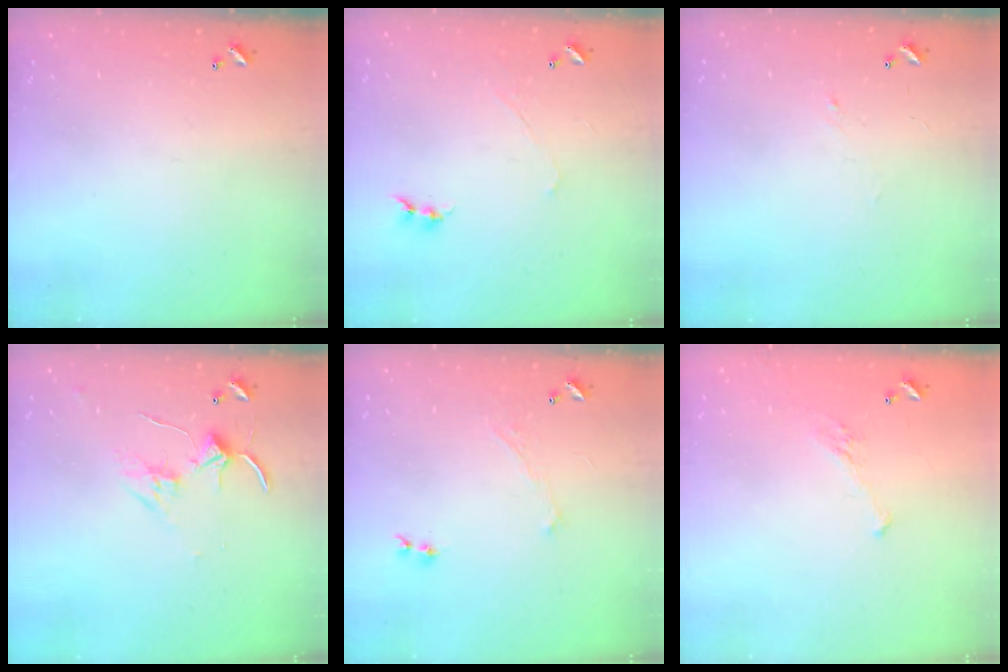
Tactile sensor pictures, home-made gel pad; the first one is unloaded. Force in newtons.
{"total": 0.7, "press": 0.4, "slide": 0.5}
{"total": 2.4, "press": 2.4, "slide": 0.4}
{"total": 2.7, "press": 2.7, "slide": 0.4}
{"total": 2.4, "press": 2.2, "slide": 0.9}
{"total": 4.9, "press": 4.8, "slide": 1.0}